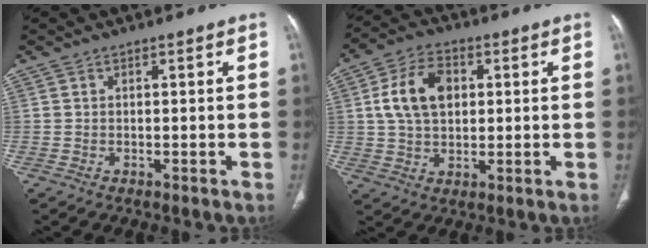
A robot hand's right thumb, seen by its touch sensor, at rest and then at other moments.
{"total": 11.0, "force": [2.2, 7.3, 7.9], "torque": [-0.133, 0.008, 0.039]}